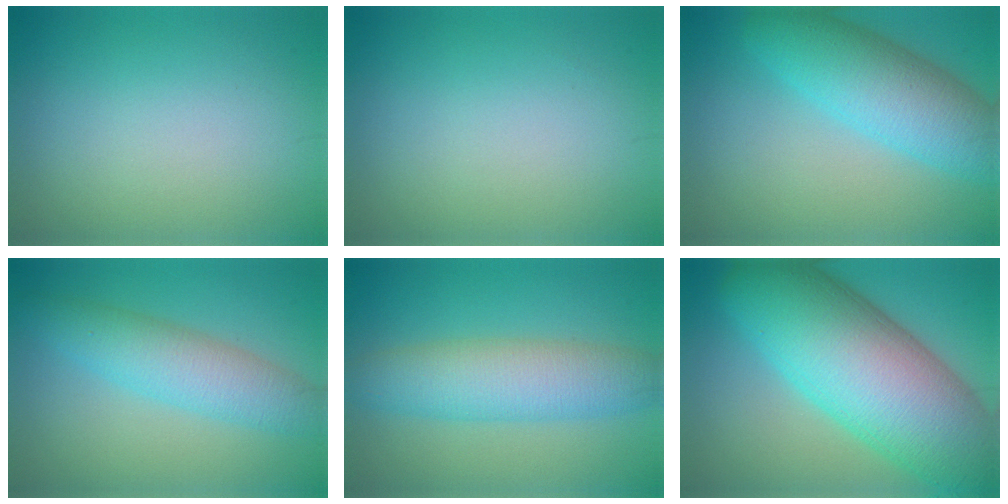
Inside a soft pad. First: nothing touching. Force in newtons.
{"total": 0.0}
{"total": 7.6, "press": 7.6, "slide": 0.2}
{"total": 5.0, "press": 5.0, "slide": 0.1}
{"total": 6.2, "press": 6.2, "slide": 0.0}
{"total": 16.0, "press": 16.0, "slide": 0.6}